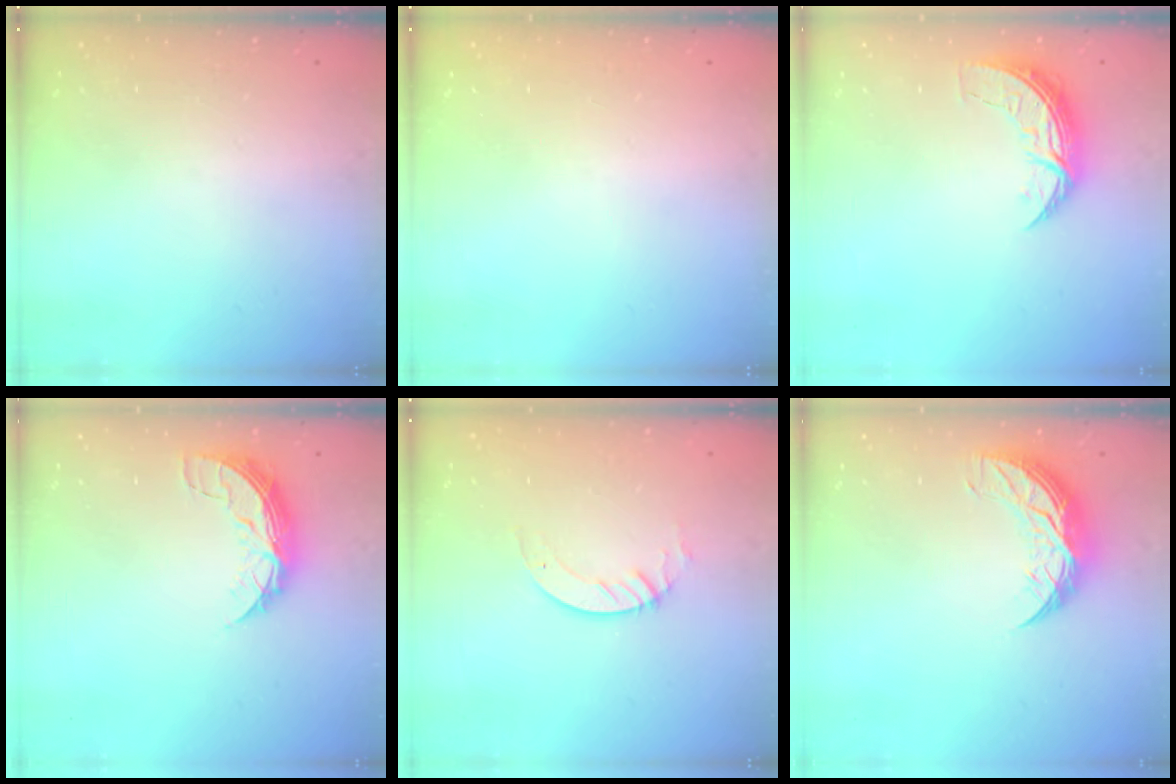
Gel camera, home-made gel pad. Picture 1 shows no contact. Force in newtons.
{"total": 0.0}
{"total": 7.1, "press": 7.0, "slide": 0.4}
{"total": 7.9, "press": 7.9, "slide": 0.6}
{"total": 3.1, "press": 3.1, "slide": 0.2}
{"total": 9.9, "press": 9.9, "slide": 0.5}